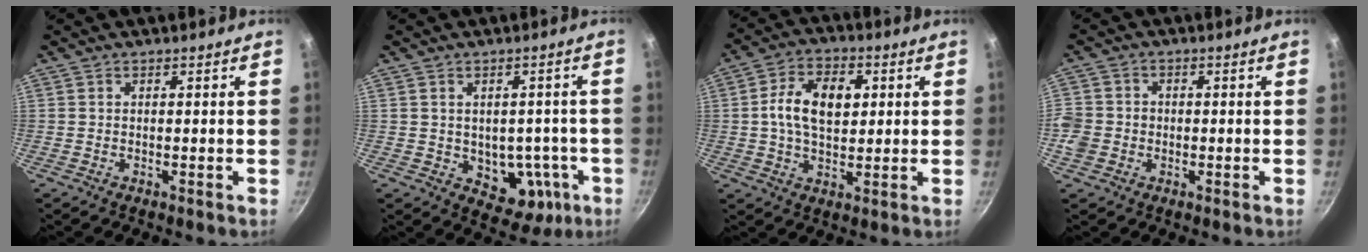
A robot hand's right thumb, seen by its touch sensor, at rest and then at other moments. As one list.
[{"total": 9.5, "force": [-2.4, 6.7, 6.2], "torque": [-0.039, 0.019, -0.016]}, {"total": 11.3, "force": [1.8, 6.9, 8.8], "torque": [-0.140, 0.006, 0.030]}, {"total": 5.8, "force": [-1.2, 5.2, 2.3], "torque": [-0.040, 0.015, -0.022]}]